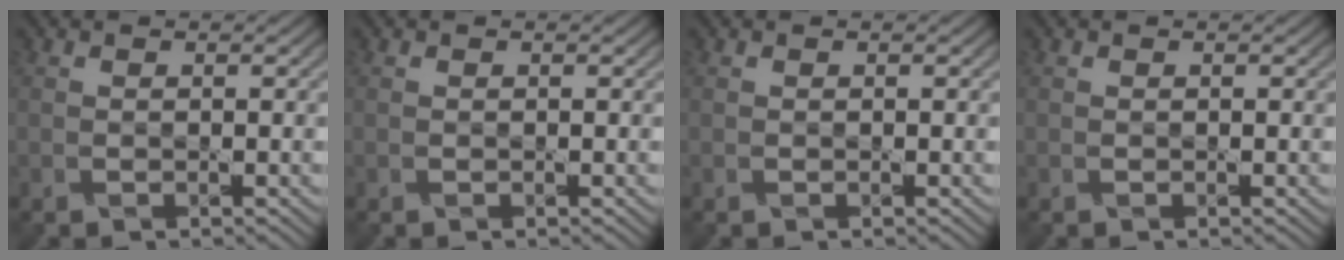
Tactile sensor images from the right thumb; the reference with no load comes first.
{"total": 0.0}
{"total": 0.0}
{"total": 0.0}